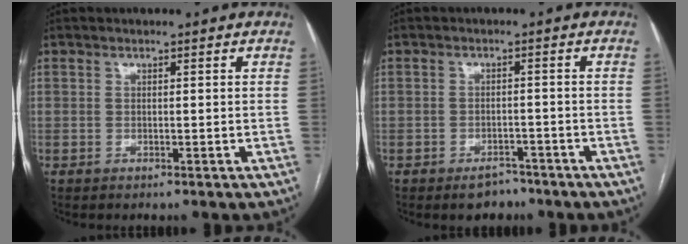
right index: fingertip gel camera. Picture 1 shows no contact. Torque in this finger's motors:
{"motor_torque": [0.41, -0.35, 0.15, 0.03]}